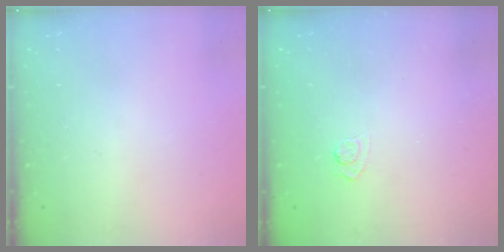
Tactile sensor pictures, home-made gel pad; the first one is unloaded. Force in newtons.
{"total": 2.7, "press": 2.3, "slide": 1.4}